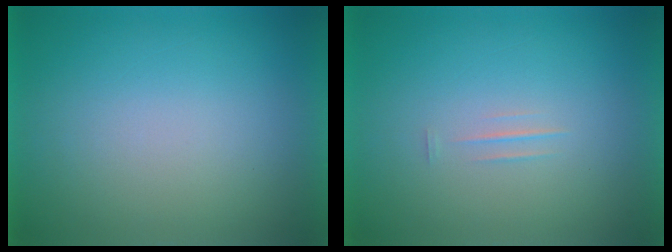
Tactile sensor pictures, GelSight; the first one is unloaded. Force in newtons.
{"total": 1.3}